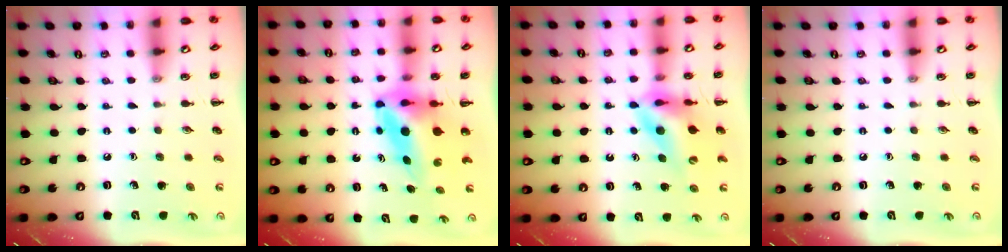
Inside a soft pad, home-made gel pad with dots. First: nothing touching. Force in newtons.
{"total": 7.5, "press": 7.3, "slide": 1.7}
{"total": 11.5, "press": 10.9, "slide": 3.5}
{"total": 0.0}